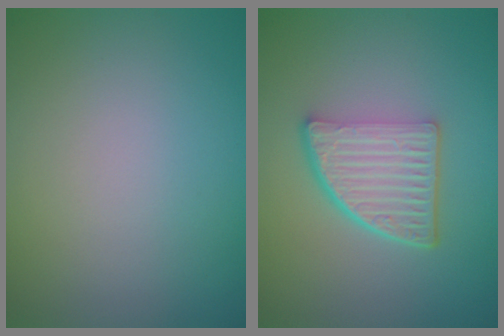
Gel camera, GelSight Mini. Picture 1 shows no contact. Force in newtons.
{"total": 5.4, "press": 3.9, "slide": 3.8}